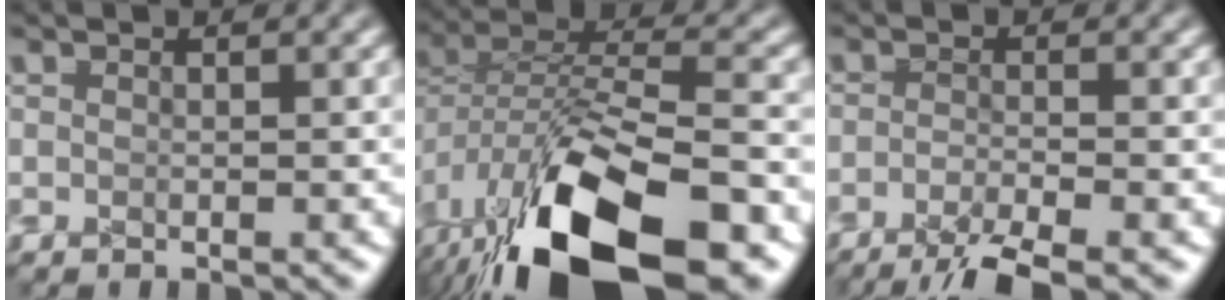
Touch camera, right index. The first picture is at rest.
{"total": 8.7, "force": [-4.7, 2.8, 6.9], "torque": [-0.092, 0.001, -0.068]}
{"total": 5.6, "force": [-4.4, 2.2, 2.5], "torque": [-0.027, -0.015, -0.067]}